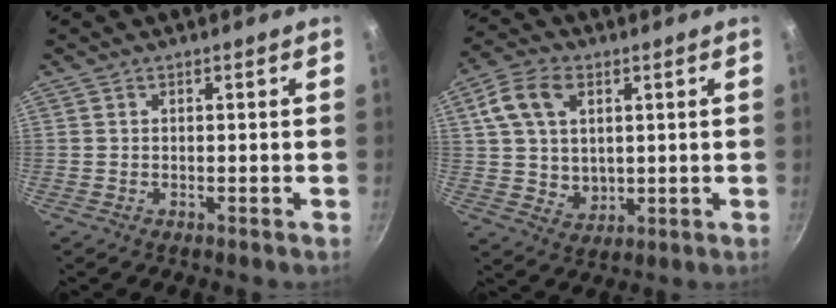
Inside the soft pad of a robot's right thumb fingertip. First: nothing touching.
{"total": 11.3, "force": [3.7, 7.9, 7.2], "torque": [-0.114, -0.006, 0.073]}